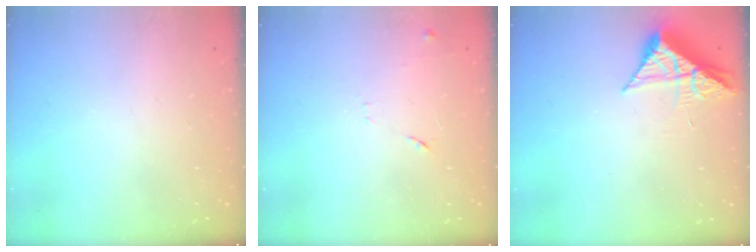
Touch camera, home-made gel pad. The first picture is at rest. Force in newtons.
{"total": 9.2, "press": 9.1, "slide": 0.7}
{"total": 7.0, "press": 7.0, "slide": 0.3}